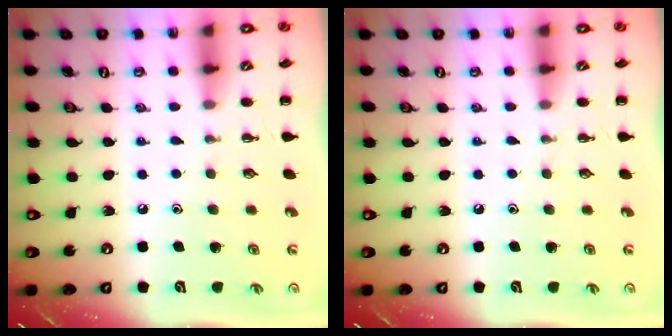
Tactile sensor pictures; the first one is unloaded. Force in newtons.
{"total": 0.0}